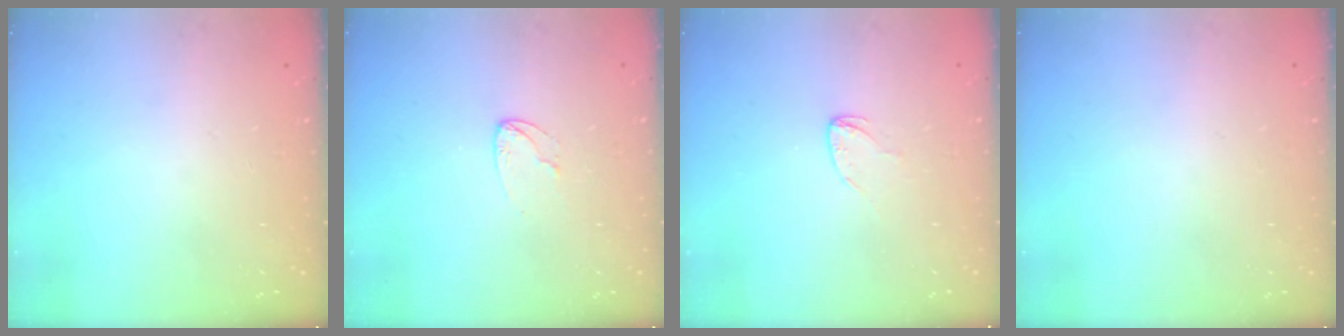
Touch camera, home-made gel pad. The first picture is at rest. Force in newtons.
{"total": 3.7, "press": 3.6, "slide": 0.3}
{"total": 3.3, "press": 3.3, "slide": 0.3}
{"total": 0.0}